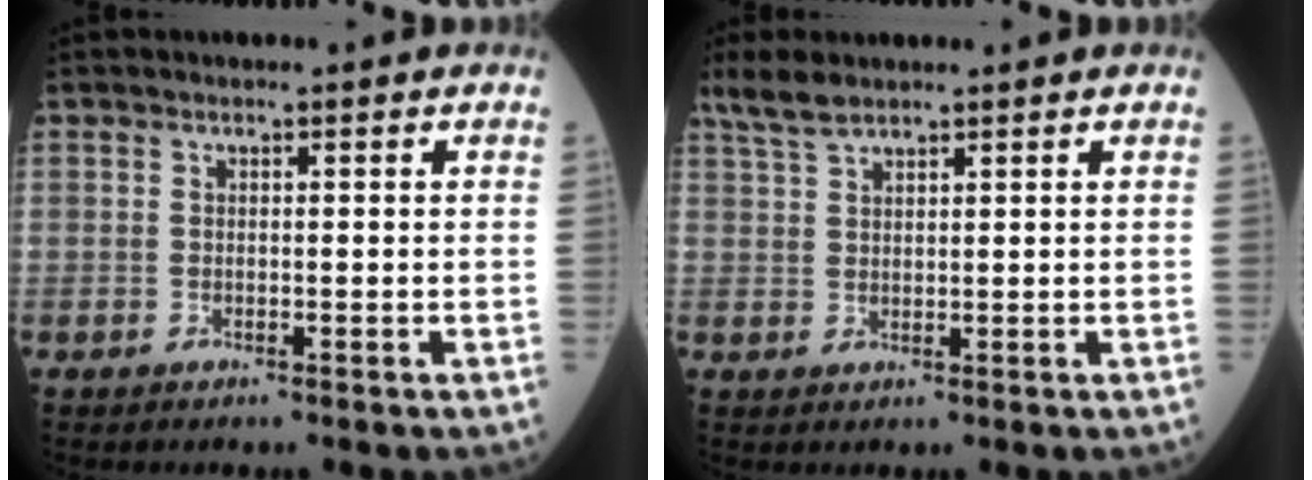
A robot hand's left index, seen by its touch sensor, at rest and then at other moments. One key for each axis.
{"total": 4.2, "fx": 3.5, "fy": 1.1, "fz": 2.0, "tx": -0.051, "ty": 0.015, "tz": 0.073}